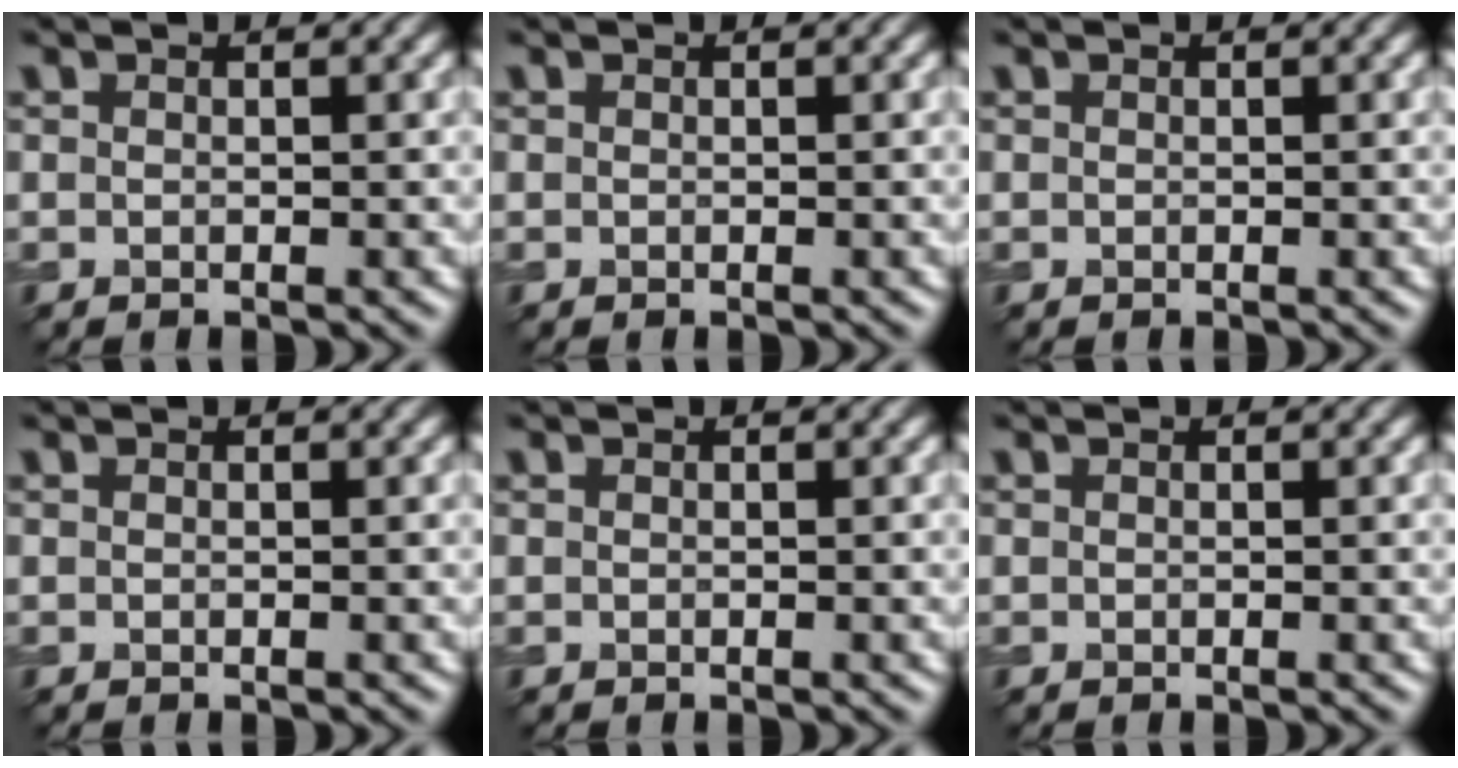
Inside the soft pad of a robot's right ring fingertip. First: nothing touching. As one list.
[{"total": 0.0}, {"total": 0.0}, {"total": 0.0}, {"total": 0.0}, {"total": 0.0}]